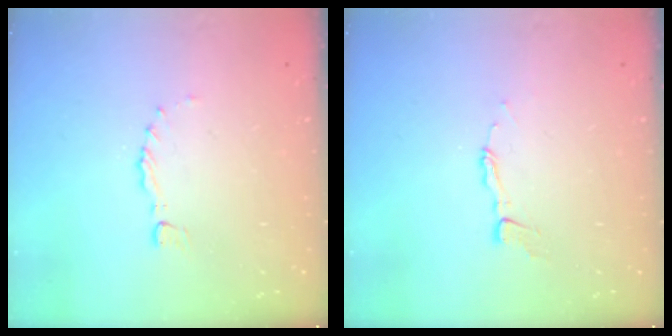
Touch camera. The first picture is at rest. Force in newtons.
{"total": 3.3, "press": 3.3, "slide": 0.4}